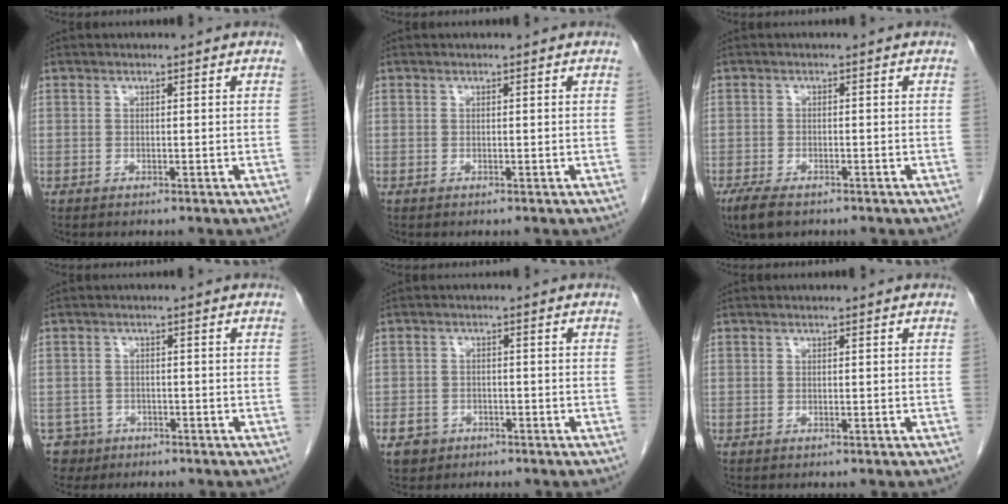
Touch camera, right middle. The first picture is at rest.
{"total": 0.0}
{"total": 4.8, "force": [-3.4, 1.8, 2.8], "torque": [-0.058, -0.011, -0.054]}
{"total": 3.4, "force": [-2.0, 2.8, -0.5], "torque": [0.009, 0.009, -0.034]}
{"total": 3.9, "force": [-2.3, 3.1, 0.8], "torque": [-0.015, 0.007, -0.034]}
{"total": 0.0}